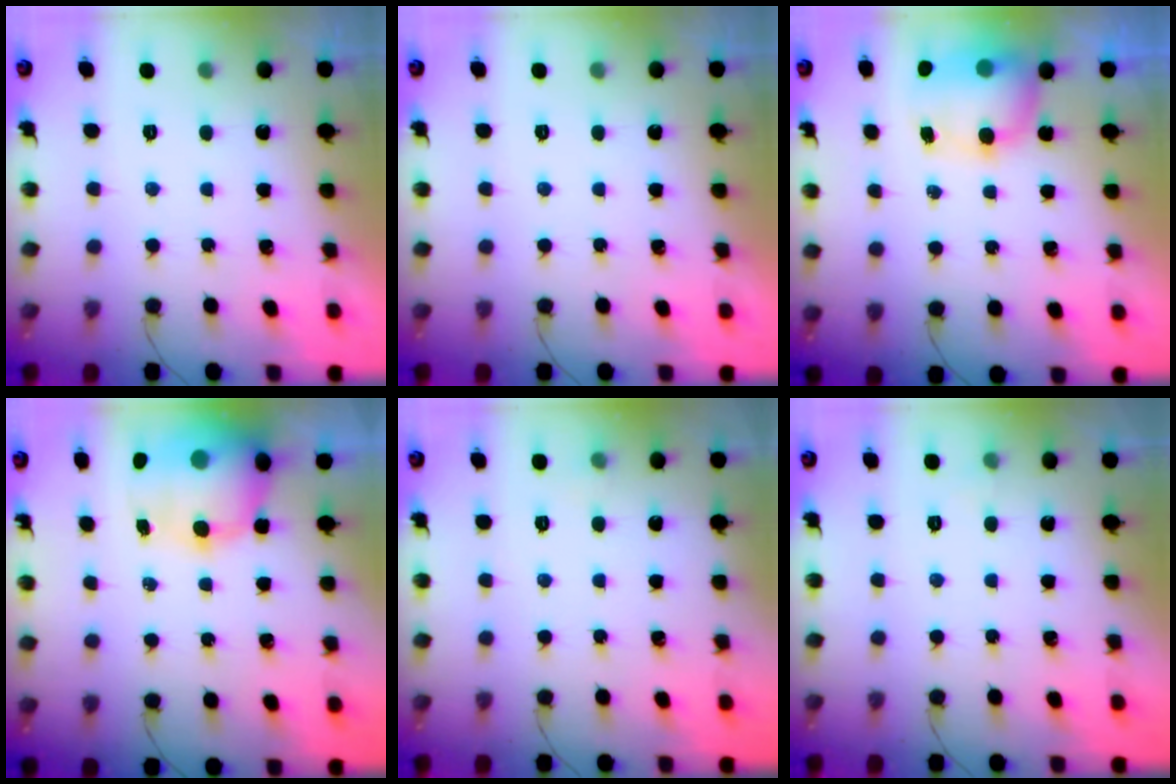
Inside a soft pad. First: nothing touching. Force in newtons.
{"total": 0.0}
{"total": 12.0, "press": 9.1, "slide": 7.8}
{"total": 13.7, "press": 13.3, "slide": 3.2}
{"total": 3.5, "press": 3.4, "slide": 1.1}
{"total": 2.3, "press": 2.1, "slide": 0.9}